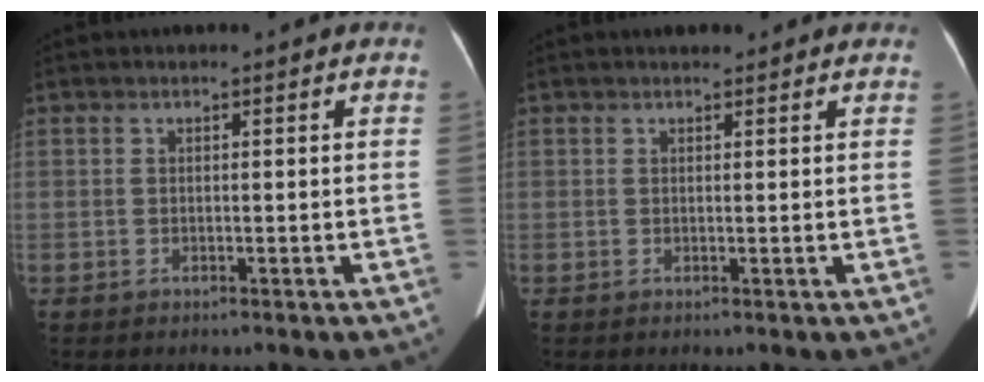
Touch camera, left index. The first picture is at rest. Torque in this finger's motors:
{"motor_torque": [0.16, -0.27, 0.03, 0.00]}